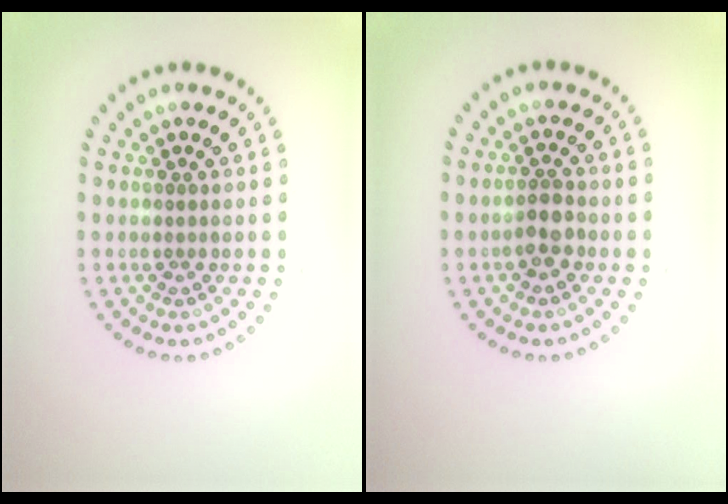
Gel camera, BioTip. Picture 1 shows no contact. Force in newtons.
{"total": 2.0, "press": 1.9, "slide": 0.7}